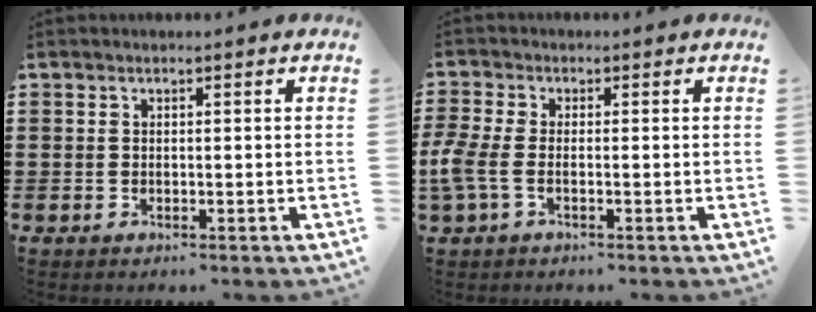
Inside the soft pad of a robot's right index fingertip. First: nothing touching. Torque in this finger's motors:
{"motor_torque": [1.46, 0.68, 0.56, 0.15]}